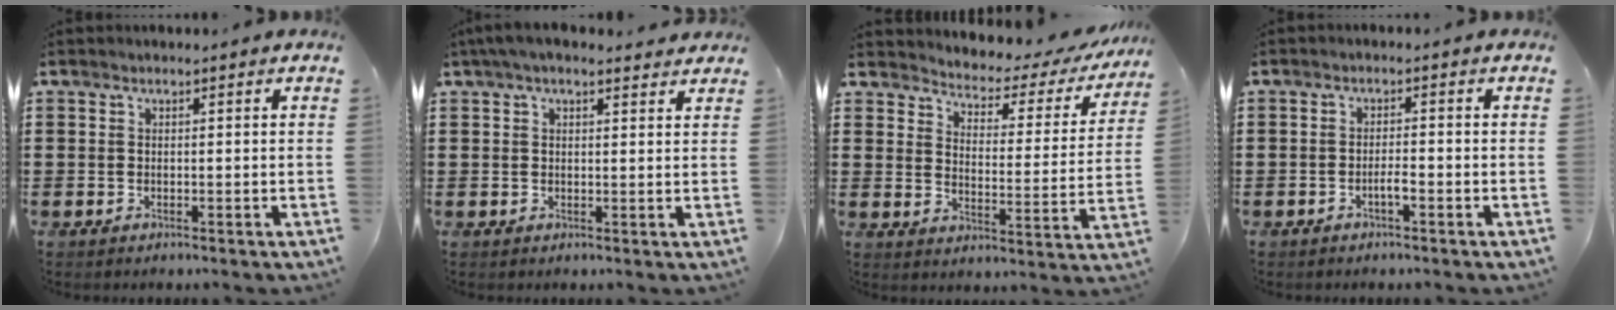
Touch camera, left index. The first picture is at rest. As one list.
[{"total": 3.5, "force": [2.8, 1.0, 2.0], "torque": [-0.045, 0.003, 0.051]}, {"total": 2.9, "force": [2.6, 1.0, 0.8], "torque": [-0.028, -0.027, 0.032]}, {"total": 1.9, "force": [-1.0, 0.3, 1.6], "torque": [-0.030, 0.001, -0.017]}]